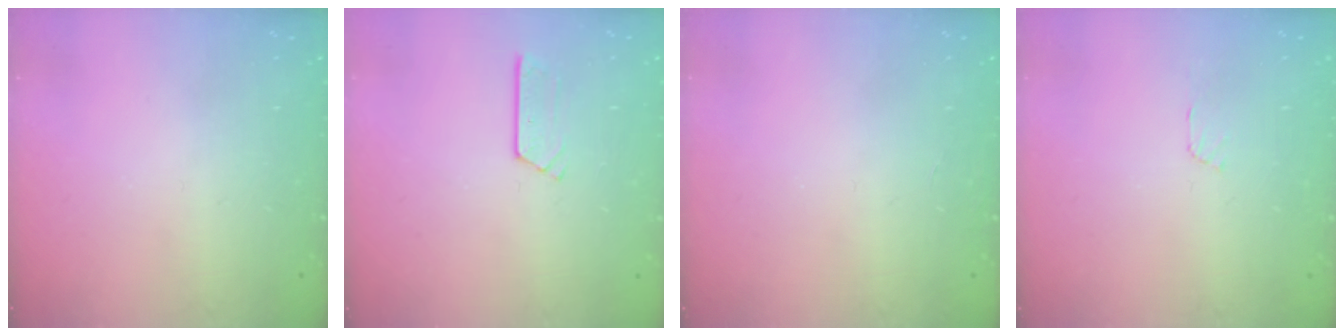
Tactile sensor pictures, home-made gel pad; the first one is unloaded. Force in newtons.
{"total": 2.6, "press": 2.6, "slide": 0.2}
{"total": 0.0}
{"total": 4.0, "press": 4.0, "slide": 0.5}